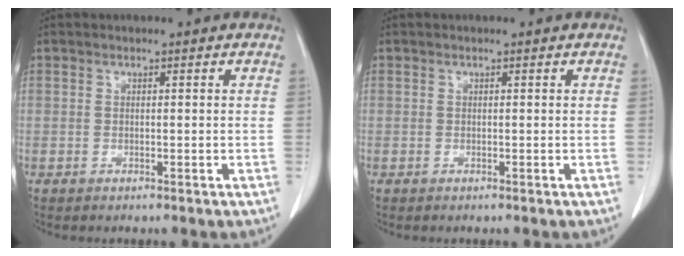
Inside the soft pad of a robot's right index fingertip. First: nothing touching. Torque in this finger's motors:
{"motor_torque": [0.06, -0.02, -0.02, 0.01]}